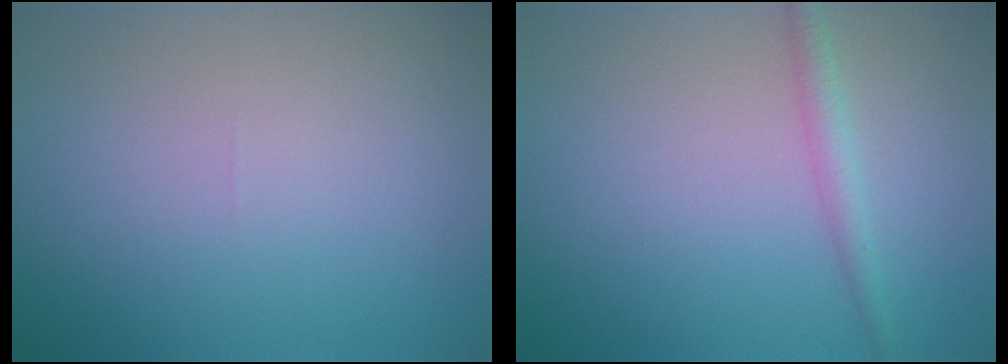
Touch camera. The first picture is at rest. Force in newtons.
{"total": 1.9, "press": 1.9, "slide": 0.0}